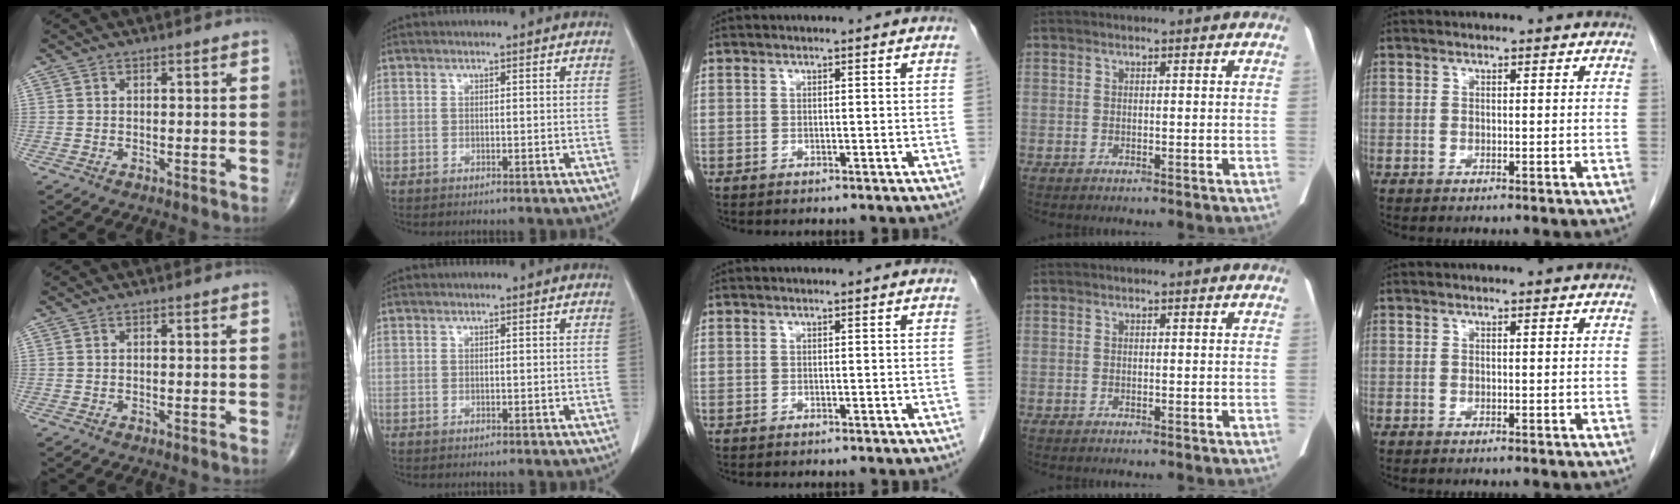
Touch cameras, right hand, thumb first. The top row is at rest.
{}